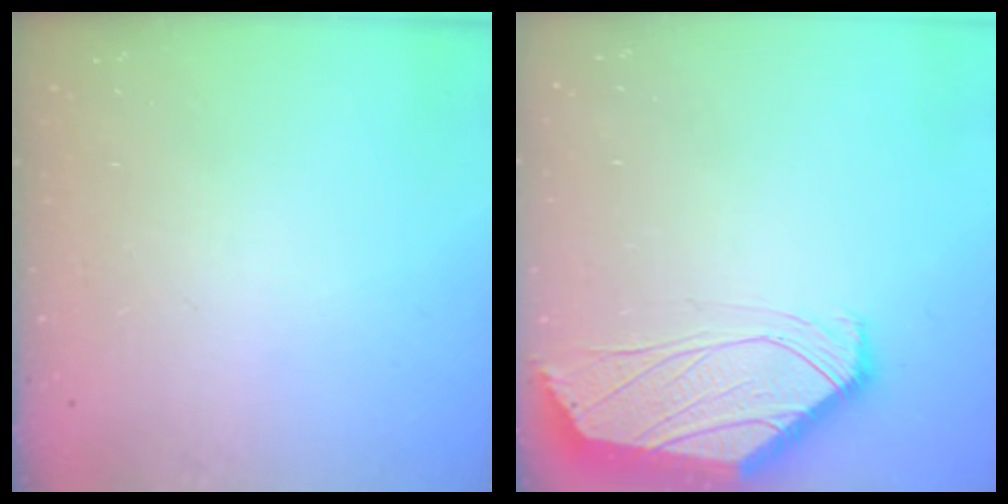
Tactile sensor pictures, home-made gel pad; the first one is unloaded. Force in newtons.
{"total": 0.8, "press": 0.8, "slide": 0.1}